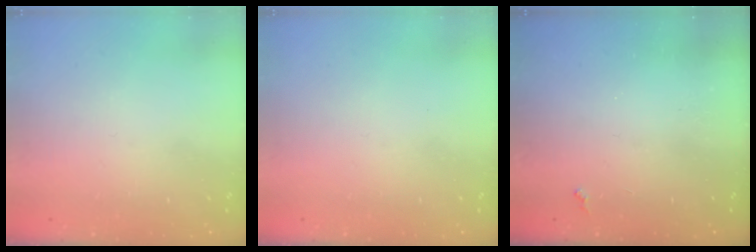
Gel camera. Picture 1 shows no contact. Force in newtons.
{"total": 0.0}
{"total": 2.3, "press": 2.2, "slide": 0.4}